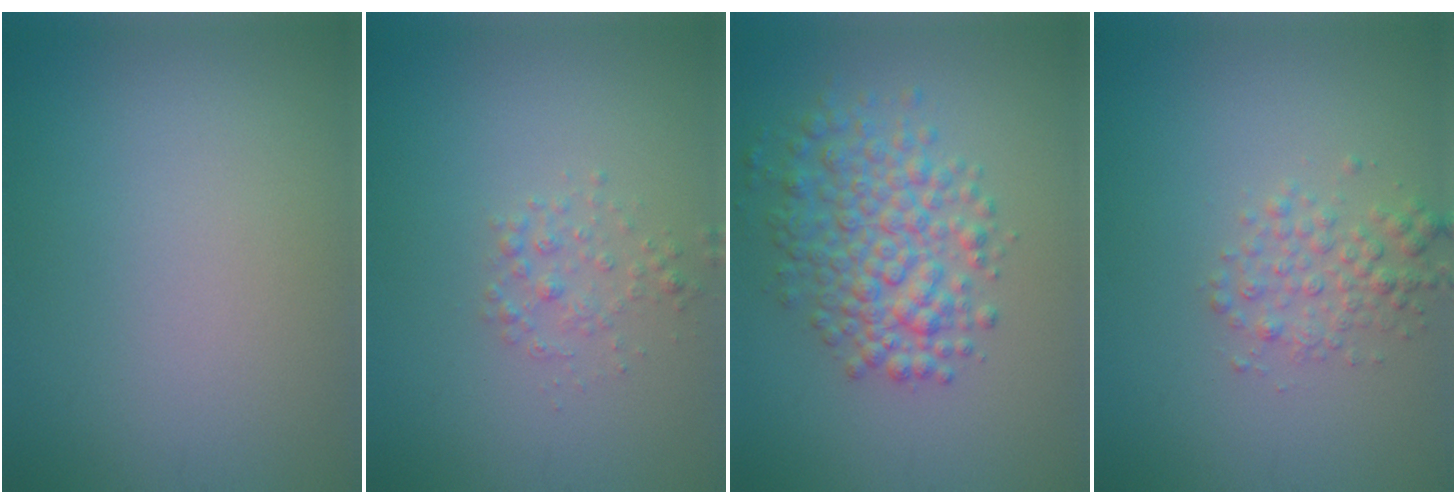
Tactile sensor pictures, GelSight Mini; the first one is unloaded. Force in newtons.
{"total": 1.5, "press": 1.5, "slide": 0.0}
{"total": 5.4, "press": 5.4, "slide": 0.1}
{"total": 2.4, "press": 2.4, "slide": 0.1}